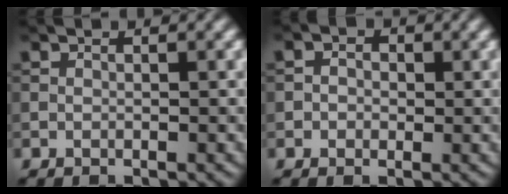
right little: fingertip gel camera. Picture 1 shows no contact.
{"total": 1.8, "force": [0.1, 1.7, 0.7], "torque": [0.000, 0.001, -0.012]}